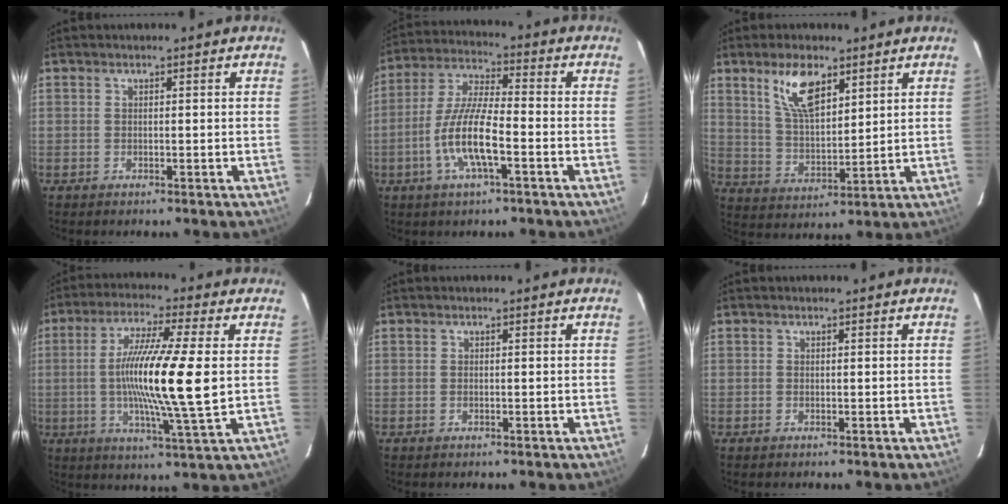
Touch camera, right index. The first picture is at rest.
{"total": 11.2, "force": [-4.1, 2.4, 10.1], "torque": [-0.212, 0.000, -0.080]}
{"total": 9.4, "force": [5.5, 3.9, 6.6], "torque": [-0.122, 0.006, 0.113]}
{"total": 15.4, "force": [0.1, 0.1, 15.4], "torque": [-0.273, -0.011, -0.005]}
{"total": 0.0}
{"total": 0.0}